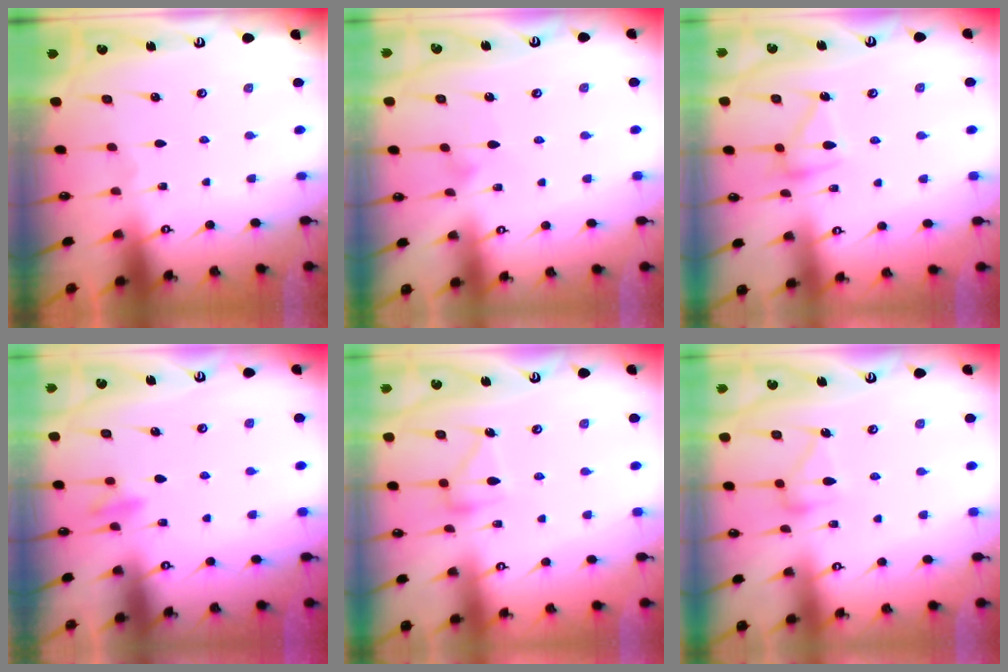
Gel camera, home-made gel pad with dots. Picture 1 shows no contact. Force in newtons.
{"total": 3.4, "press": 3.4, "slide": 0.2}
{"total": 12.2, "press": 12.2, "slide": 0.4}
{"total": 6.8, "press": 6.7, "slide": 1.0}
{"total": 13.1, "press": 13.1, "slide": 0.7}
{"total": 12.6, "press": 12.5, "slide": 0.6}